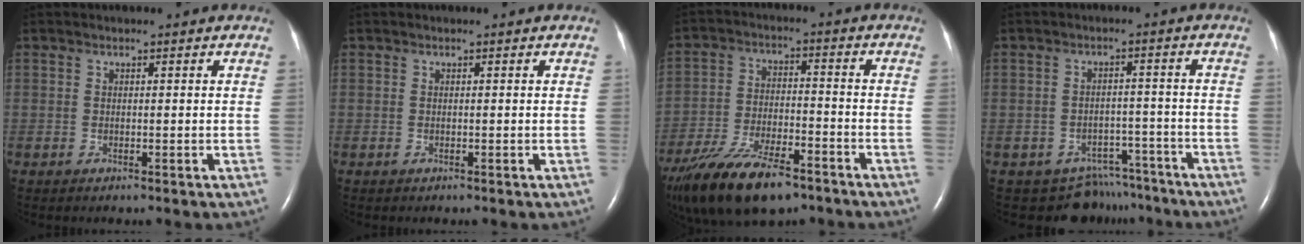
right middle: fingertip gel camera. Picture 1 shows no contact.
{"total": 0.0}
{"total": 17.0, "force": [-12.2, 5.7, 10.3], "torque": [-0.208, -0.020, -0.213]}
{"total": 8.4, "force": [-7.2, 4.3, -0.5], "torque": [0.017, 0.032, -0.089]}